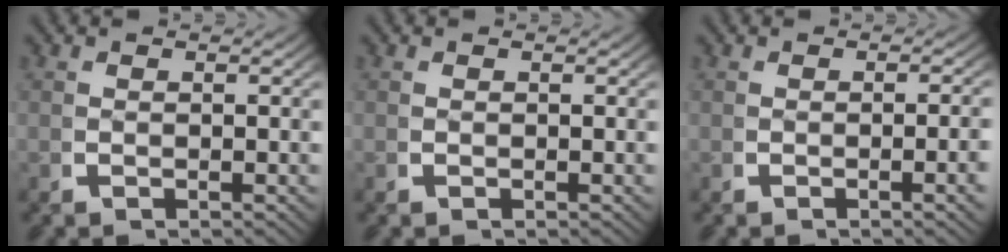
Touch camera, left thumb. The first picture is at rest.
{"total": 0.0}
{"total": 2.1, "force": [-0.4, 0.2, 2.0], "torque": [-0.030, 0.006, -0.008]}